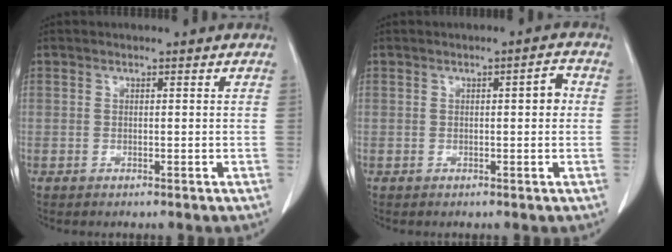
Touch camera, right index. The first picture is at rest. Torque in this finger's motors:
{"motor_torque": [0.09, 0.02, 0.01, 0.00]}